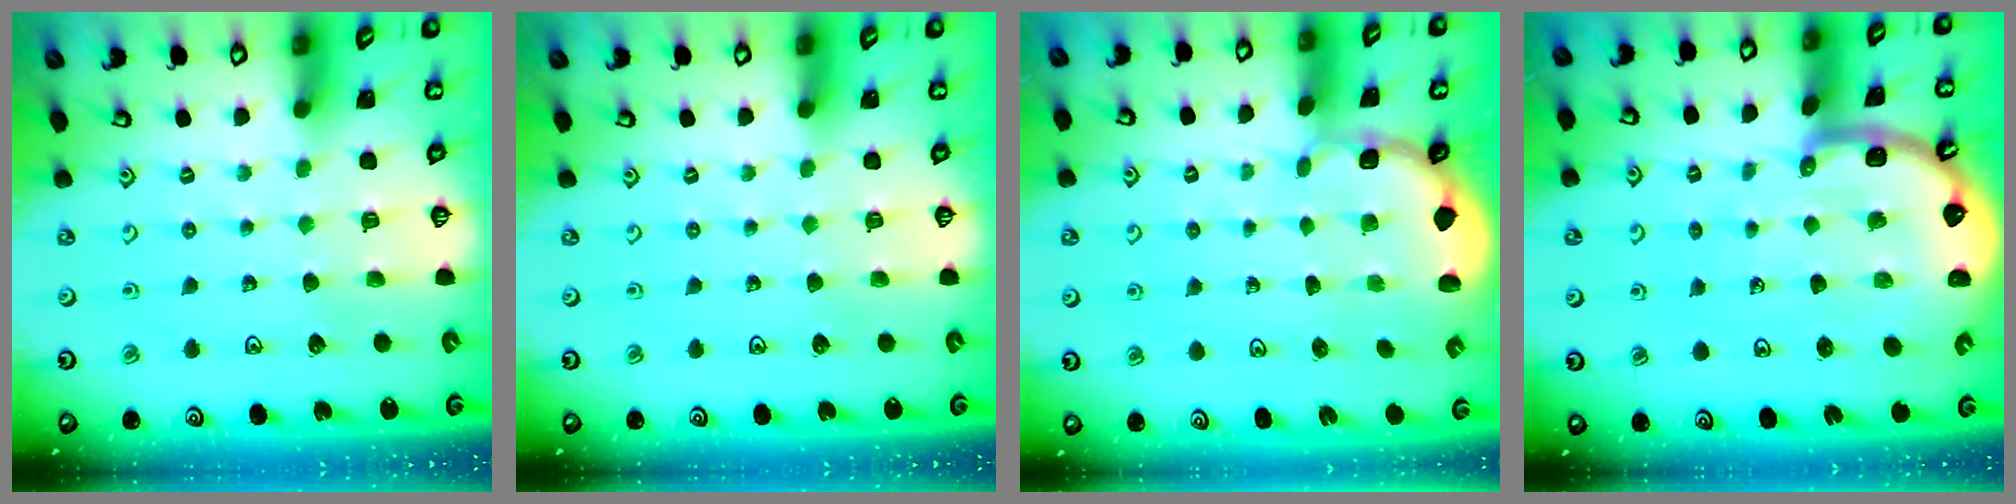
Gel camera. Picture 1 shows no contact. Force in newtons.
{"total": 0.0}
{"total": 1.9, "press": 1.8, "slide": 0.7}
{"total": 7.5, "press": 7.5, "slide": 0.8}